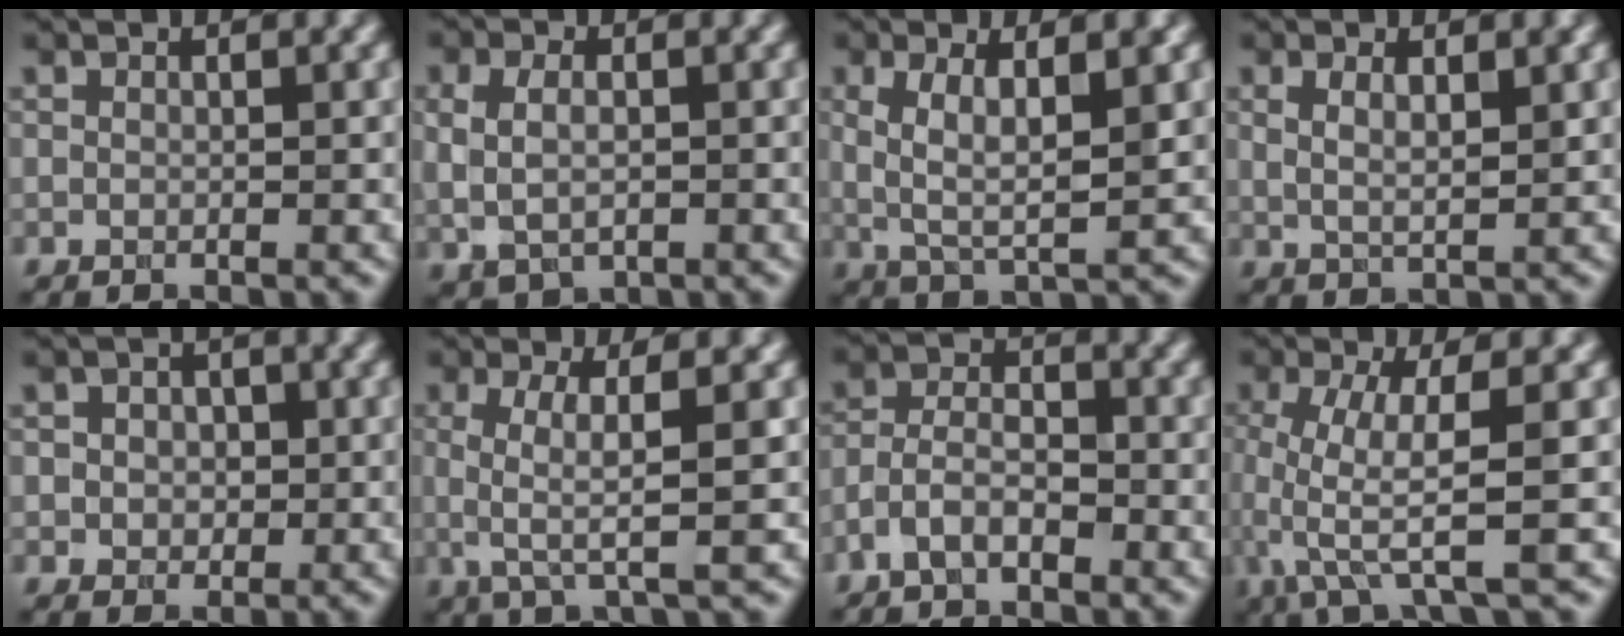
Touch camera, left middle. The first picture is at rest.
{"total": 3.5, "force": [0.2, 2.4, 2.6], "torque": [-0.052, 0.003, 0.018]}
{"total": 4.8, "force": [0.8, 1.6, 4.5], "torque": [-0.092, -0.001, 0.016]}
{"total": 2.5, "force": [1.0, 0.8, 2.1], "torque": [-0.036, -0.004, 0.020]}
{"total": 2.6, "force": [0.2, 2.1, 1.5], "torque": [-0.017, 0.003, -0.008]}
{"total": 4.5, "force": [0.2, 1.1, 4.3], "torque": [-0.086, 0.002, 0.001]}
{"total": 3.3, "force": [-2.1, 1.5, 2.0], "torque": [-0.038, 0.009, -0.051]}
{"total": 6.2, "force": [-0.7, 1.6, 5.9], "torque": [-0.121, -0.010, -0.017]}